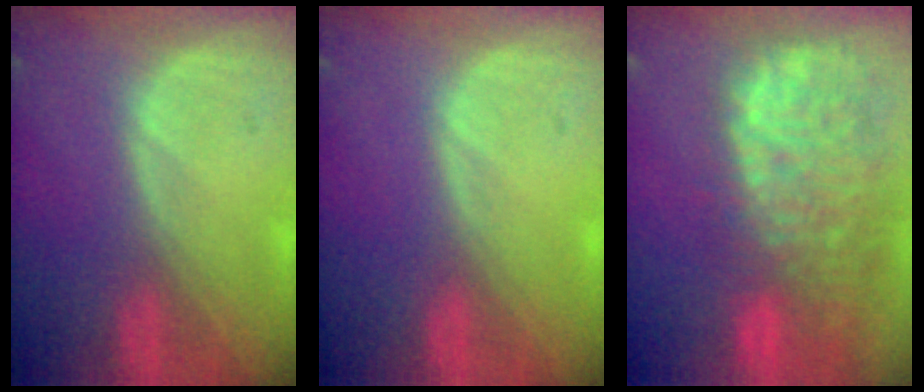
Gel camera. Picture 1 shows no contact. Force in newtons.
{"total": 0.0}
{"total": 14.3, "press": 11.8, "slide": 8.1}